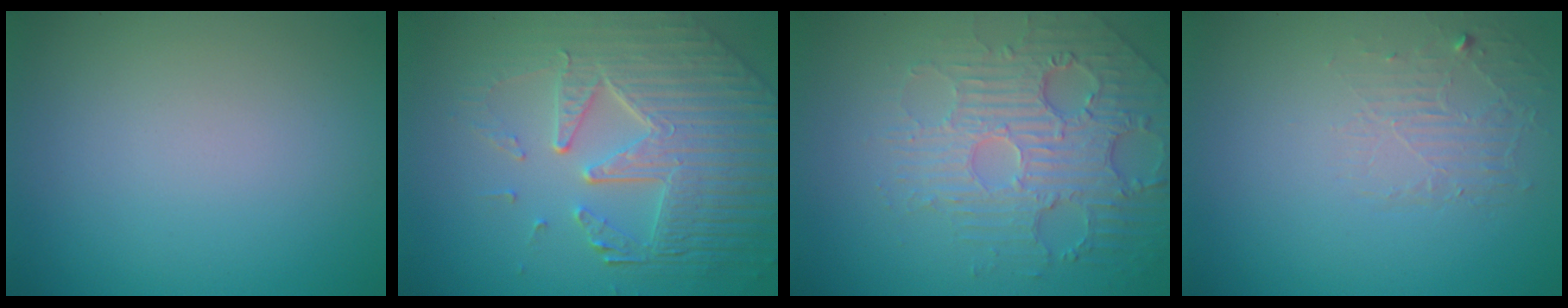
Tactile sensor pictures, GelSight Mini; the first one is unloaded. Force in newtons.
{"total": 8.2, "press": 5.7, "slide": 5.8}
{"total": 5.0, "press": 4.4, "slide": 2.4}
{"total": 1.8, "press": 0.4, "slide": 1.8}